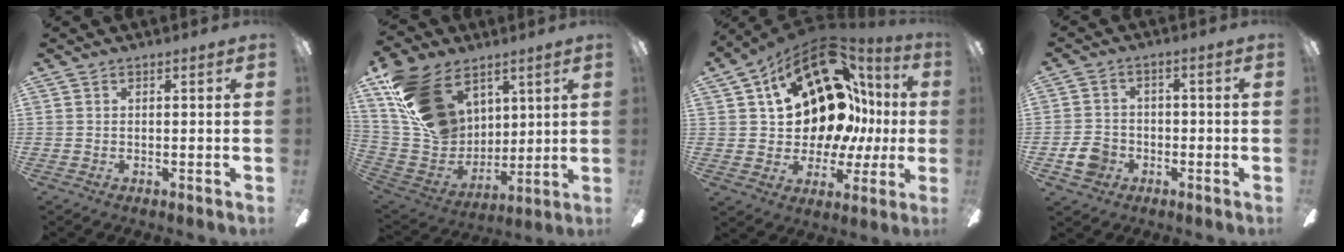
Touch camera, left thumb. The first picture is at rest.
{"total": 21.1, "force": [10.9, 14.2, 11.0], "torque": [-0.234, -0.035, 0.213]}
{"total": 22.8, "force": [9.4, 13.7, 15.6], "torque": [-0.275, -0.074, 0.177]}
{"total": 6.4, "force": [-2.4, 5.2, 2.7], "torque": [-0.073, 0.015, -0.044]}